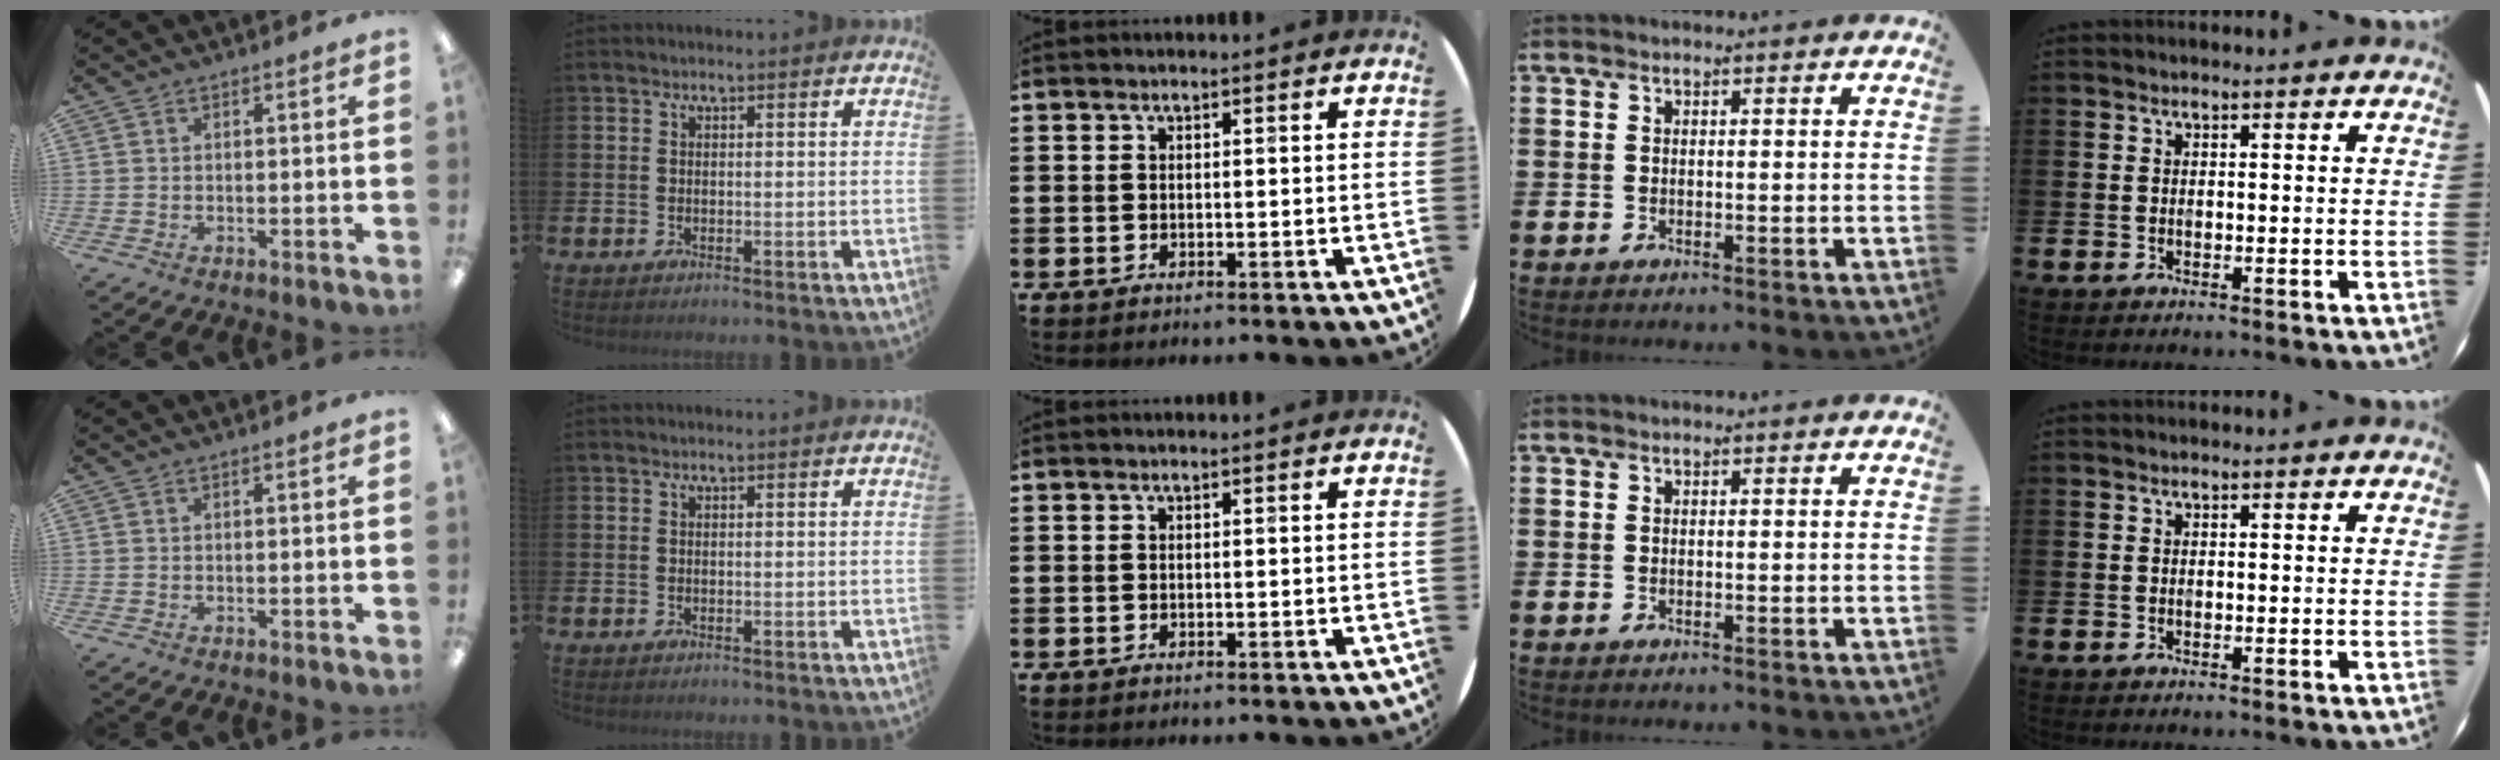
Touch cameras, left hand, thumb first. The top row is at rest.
{}